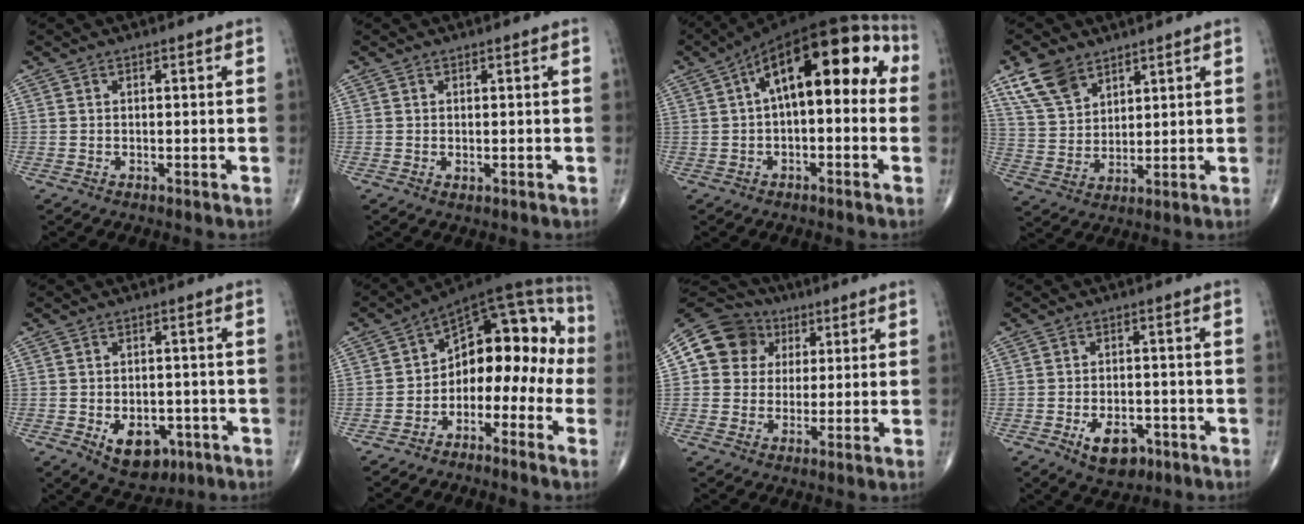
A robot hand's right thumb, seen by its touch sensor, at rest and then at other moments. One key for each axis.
{"total": 0.6, "fx": 0.0, "fy": 0.3, "fz": 0.5, "tx": -0.004, "ty": -0.001, "tz": 0.002}
{"total": 18.9, "fx": 3.0, "fy": 8.5, "fz": 16.6, "tx": -0.220, "ty": 0.050, "tz": 0.031}
{"total": 9.3, "fx": 6.1, "fy": 5.4, "fz": 4.5, "tx": -0.075, "ty": -0.020, "tz": 0.128}
{"total": 8.3, "fx": -3.2, "fy": 5.5, "fz": 5.3, "tx": -0.051, "ty": 0.010, "tz": -0.032}
{"total": 15.0, "fx": -3.4, "fy": 9.8, "fz": 10.8, "tx": -0.096, "ty": 0.091, "tz": -0.062}
{"total": 11.3, "fx": 3.3, "fy": 10.1, "fz": 3.8, "tx": -0.045, "ty": 0.009, "tz": 0.049}
{"total": 6.9, "fx": -3.2, "fy": 4.1, "fz": 4.5, "tx": -0.052, "ty": 0.012, "tz": -0.045}